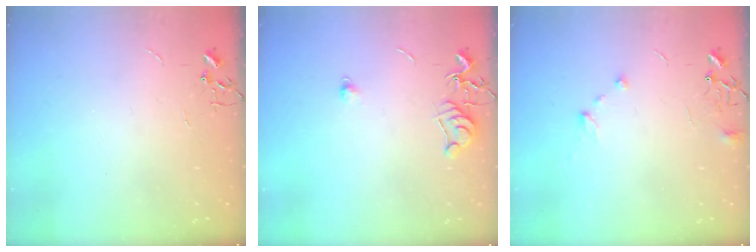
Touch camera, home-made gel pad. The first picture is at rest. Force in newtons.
{"total": 7.1, "press": 7.0, "slide": 0.6}
{"total": 8.3, "press": 8.2, "slide": 0.5}